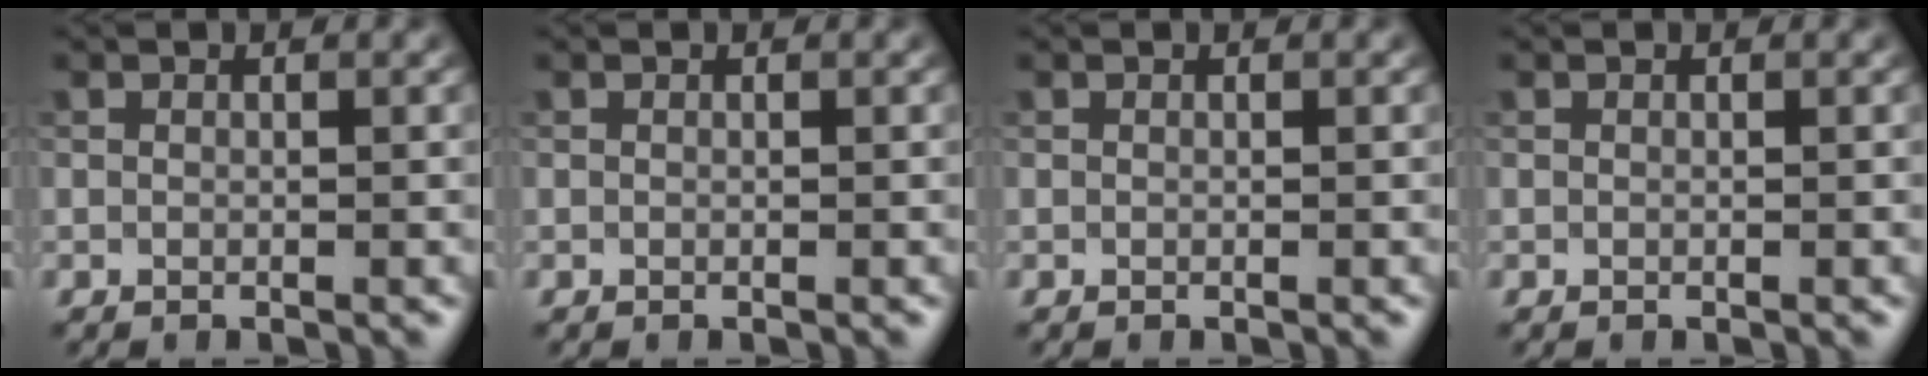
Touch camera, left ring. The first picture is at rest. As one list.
[{"total": 0.0}, {"total": 0.0}, {"total": 0.0}]